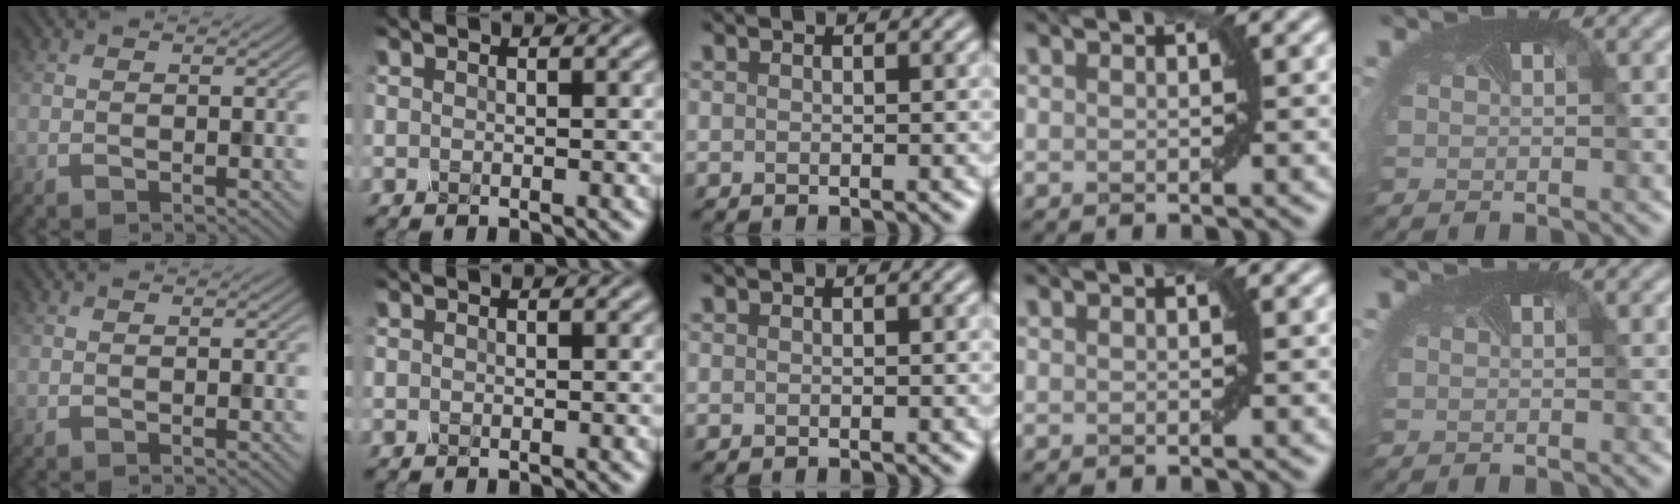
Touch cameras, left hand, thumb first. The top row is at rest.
{}